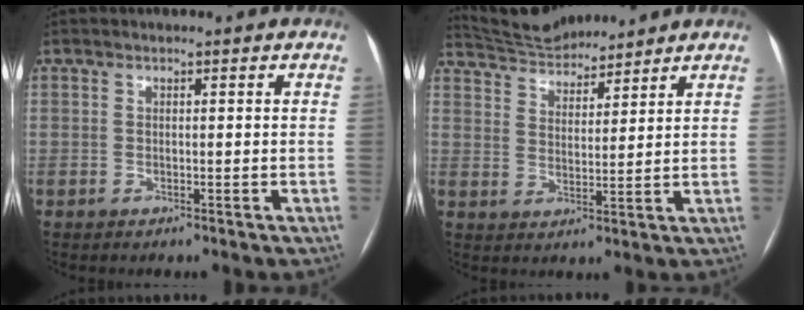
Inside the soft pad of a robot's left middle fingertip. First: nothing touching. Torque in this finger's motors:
{"motor_torque": [-0.03, -0.13, -0.04, 0.00]}